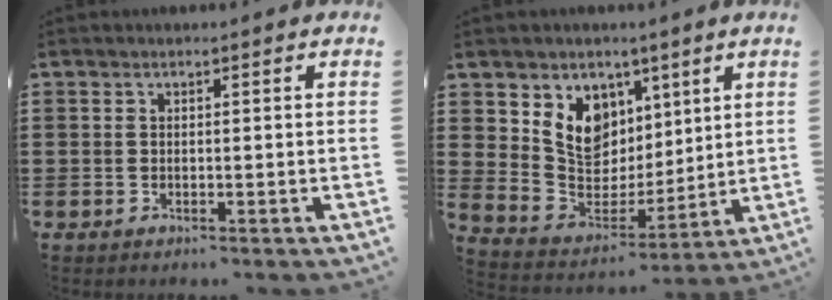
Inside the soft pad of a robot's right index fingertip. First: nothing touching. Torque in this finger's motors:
{"motor_torque": [0.56, 0.27, 0.49, 0.07]}